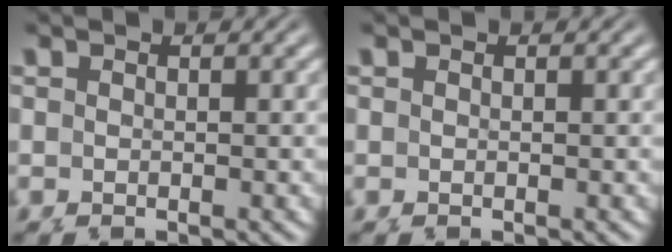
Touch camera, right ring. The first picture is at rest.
{"total": 0.0}